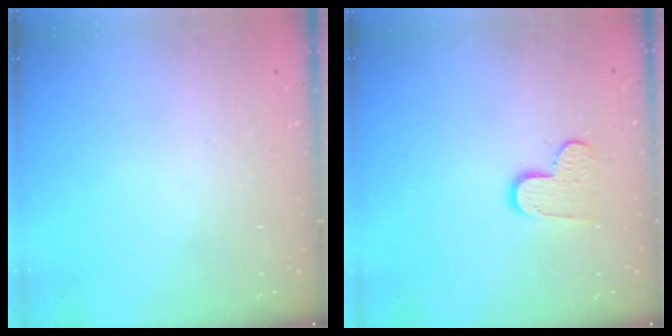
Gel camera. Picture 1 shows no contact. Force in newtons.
{"total": 9.1, "press": 9.1, "slide": 0.7}